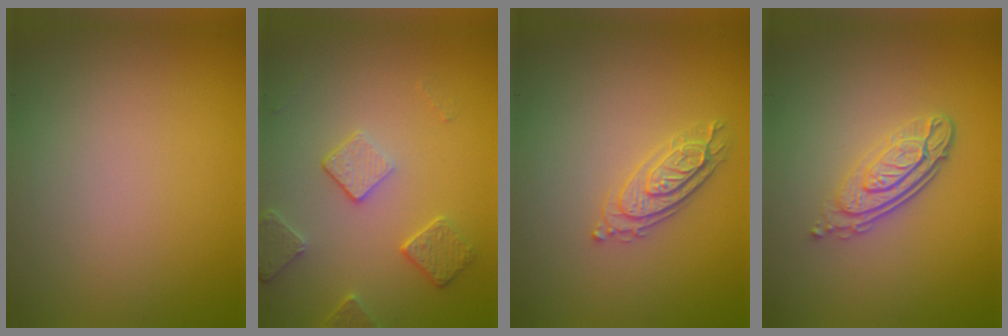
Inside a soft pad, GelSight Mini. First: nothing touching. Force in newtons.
{"total": 3.0, "press": 2.7, "slide": 1.4}
{"total": 2.4, "press": 2.3, "slide": 0.7}
{"total": 4.4, "press": 3.2, "slide": 3.1}